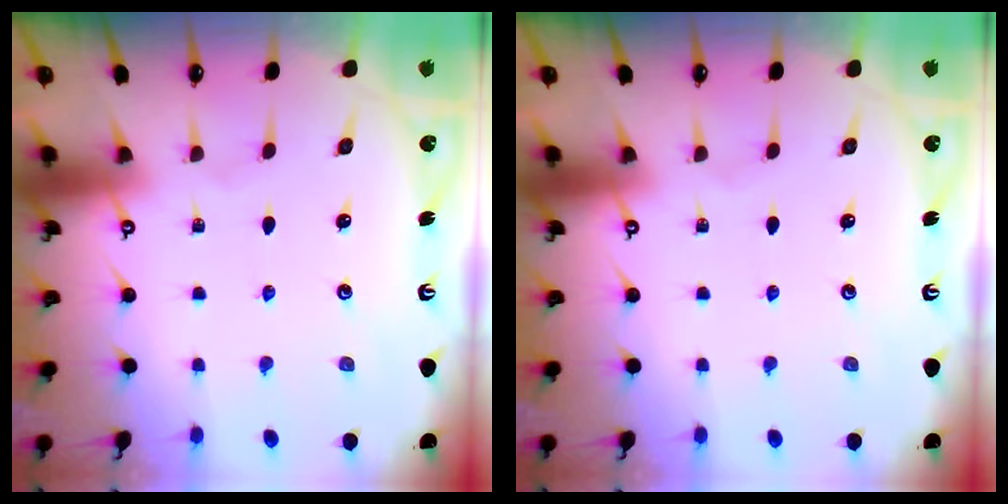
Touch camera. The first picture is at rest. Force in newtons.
{"total": 0.0}